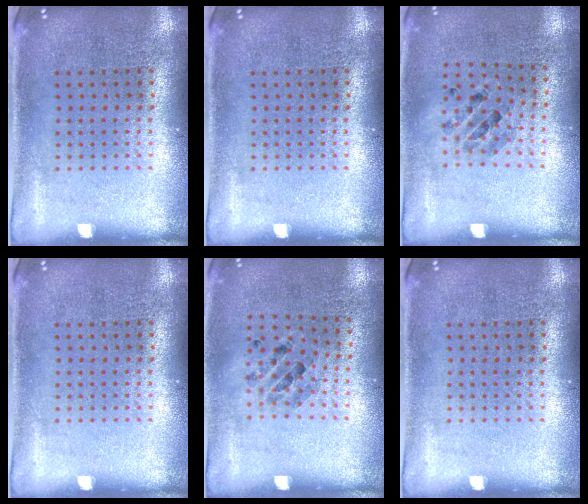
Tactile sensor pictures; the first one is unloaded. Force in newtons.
{"total": 0.0}
{"total": 0.9, "press": 0.8, "slide": 0.2}
{"total": 0.0}
{"total": 0.9, "press": 0.8, "slide": 0.2}
{"total": 0.0}